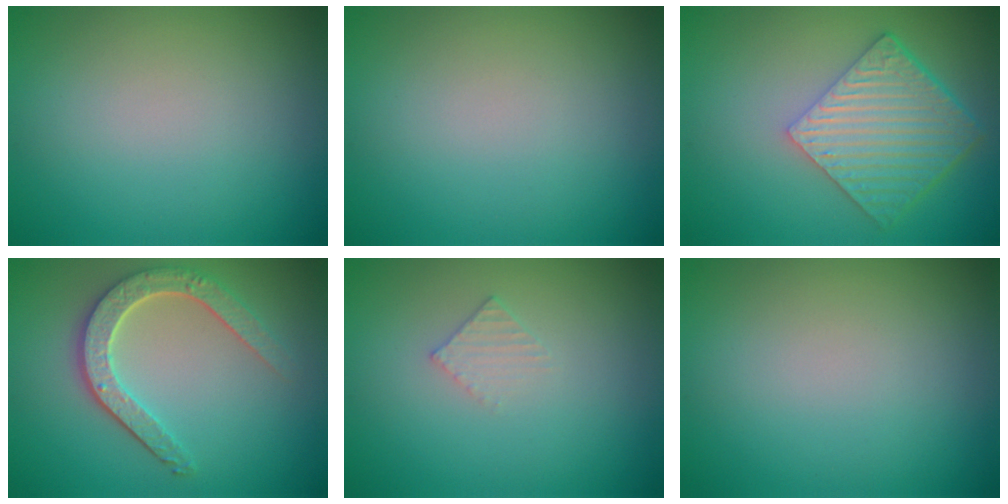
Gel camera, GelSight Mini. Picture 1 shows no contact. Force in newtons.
{"total": 0.0}
{"total": 6.5, "press": 4.6, "slide": 4.6}
{"total": 4.3, "press": 3.6, "slide": 2.4}
{"total": 1.1, "press": 1.1, "slide": 0.0}
{"total": 0.0}